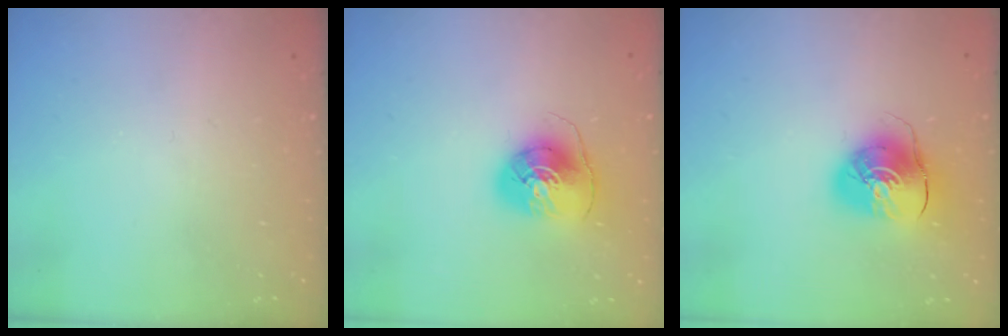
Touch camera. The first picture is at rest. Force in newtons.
{"total": 8.5, "press": 8.4, "slide": 1.3}
{"total": 9.4, "press": 9.3, "slide": 1.3}